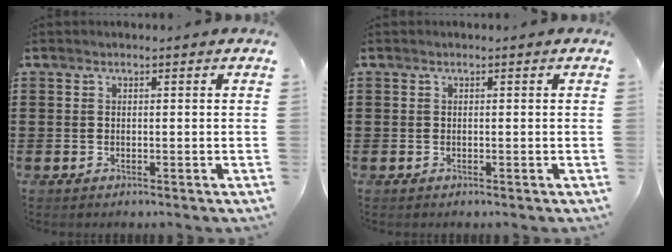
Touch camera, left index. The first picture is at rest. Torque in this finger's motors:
{"motor_torque": [0.00, 0.00, -0.02, 0.00]}